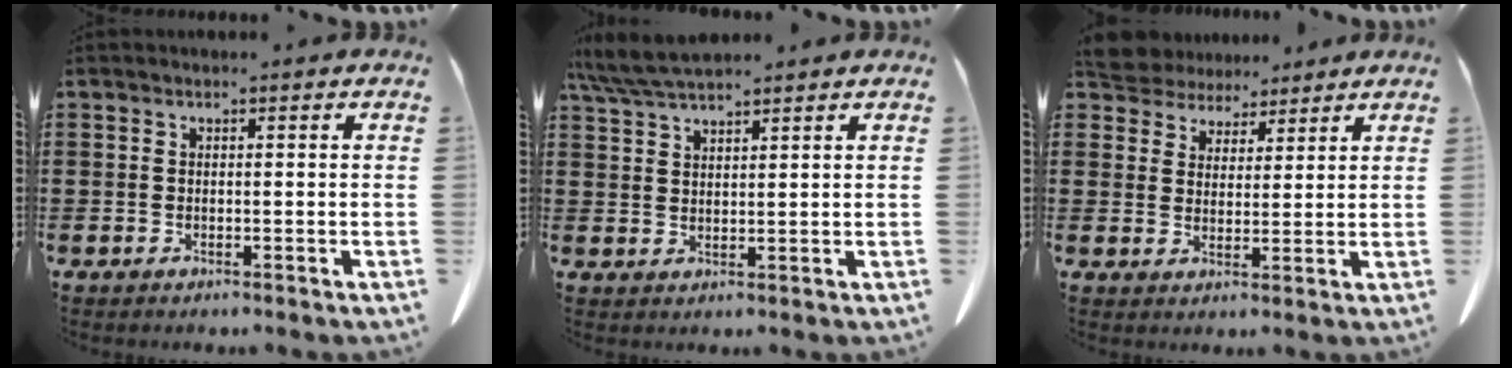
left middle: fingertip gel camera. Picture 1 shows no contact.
{"total": 5.3, "force": [4.6, 0.6, 2.6], "torque": [-0.061, -0.011, 0.087]}
{"total": 5.3, "force": [4.9, 2.0, 0.1], "torque": [-0.028, -0.017, 0.091]}